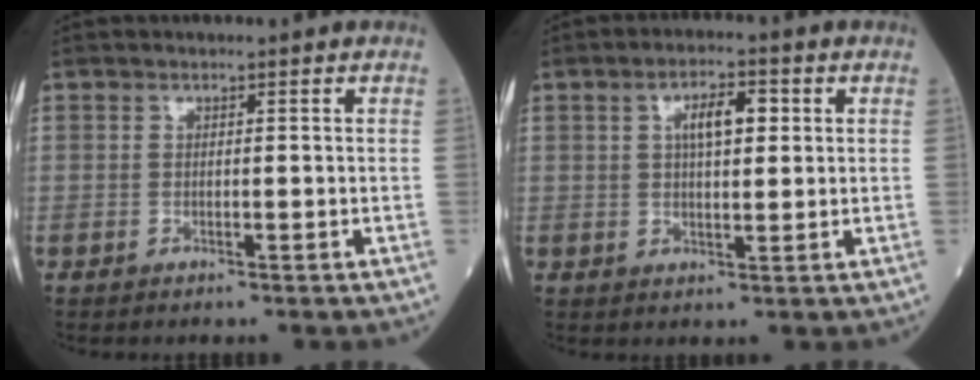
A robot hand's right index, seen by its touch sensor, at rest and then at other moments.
{"total": 5.3, "force": [1.5, 1.9, 4.7], "torque": [-0.080, 0.010, 0.025]}